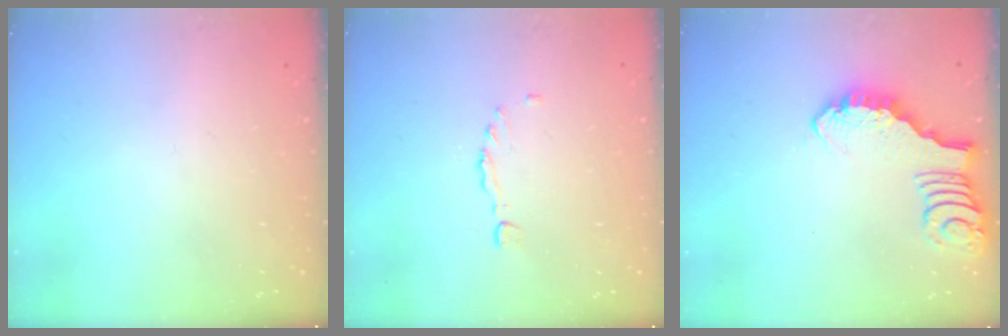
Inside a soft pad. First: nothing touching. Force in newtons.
{"total": 0.6, "press": 0.5, "slide": 0.3}
{"total": 2.9, "press": 2.9, "slide": 0.3}